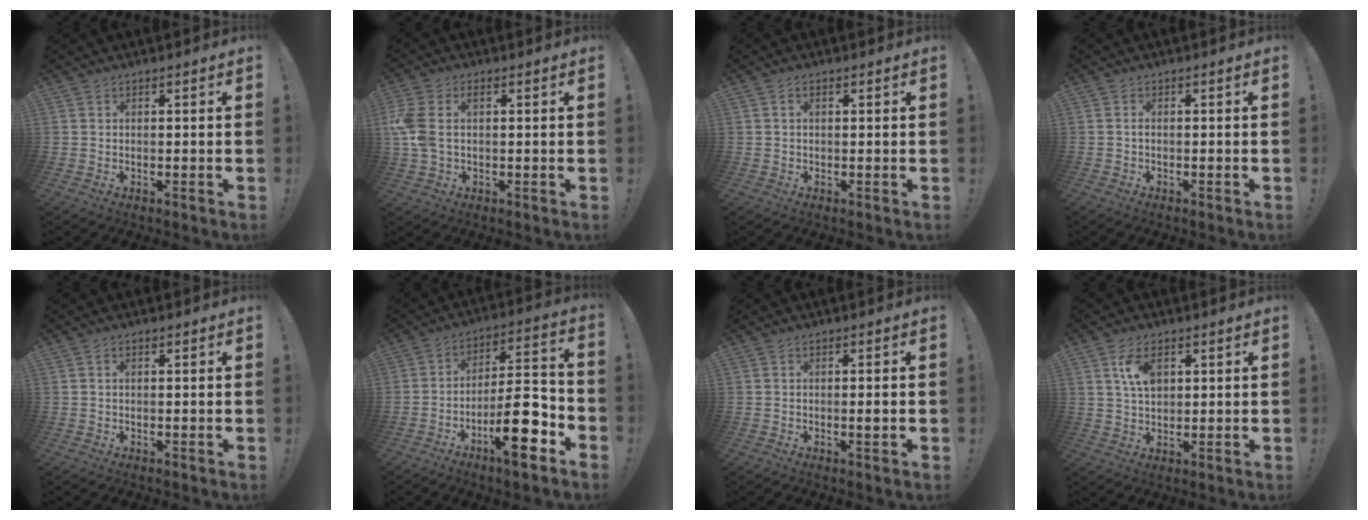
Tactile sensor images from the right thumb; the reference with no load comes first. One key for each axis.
{"total": 7.2, "fx": 1.0, "fy": 4.9, "fz": 5.2, "tx": -0.115, "ty": 0.001, "tz": 0.017}
{"total": 1.3, "fx": 0.4, "fy": 0.7, "fz": 1.0, "tx": -0.025, "ty": 0.005, "tz": 0.008}
{"total": 0.9, "fx": -0.7, "fy": 0.6, "fz": 0.0, "tx": 0.000, "ty": 0.003, "tz": -0.014}
{"total": 0.8, "fx": 0.2, "fy": 0.4, "fz": 0.6, "tx": -0.017, "ty": 0.004, "tz": 0.004}
{"total": 16.9, "fx": -7.7, "fy": 5.4, "fz": 14.0, "tx": -0.211, "ty": 0.053, "tz": -0.119}
{"total": 1.9, "fx": -0.2, "fy": -0.1, "fz": 1.8, "tx": -0.022, "ty": -0.003, "tz": -0.007}
{"total": 7.4, "fx": 2.8, "fy": 4.4, "fz": 5.3, "tx": -0.086, "ty": -0.002, "tz": 0.052}